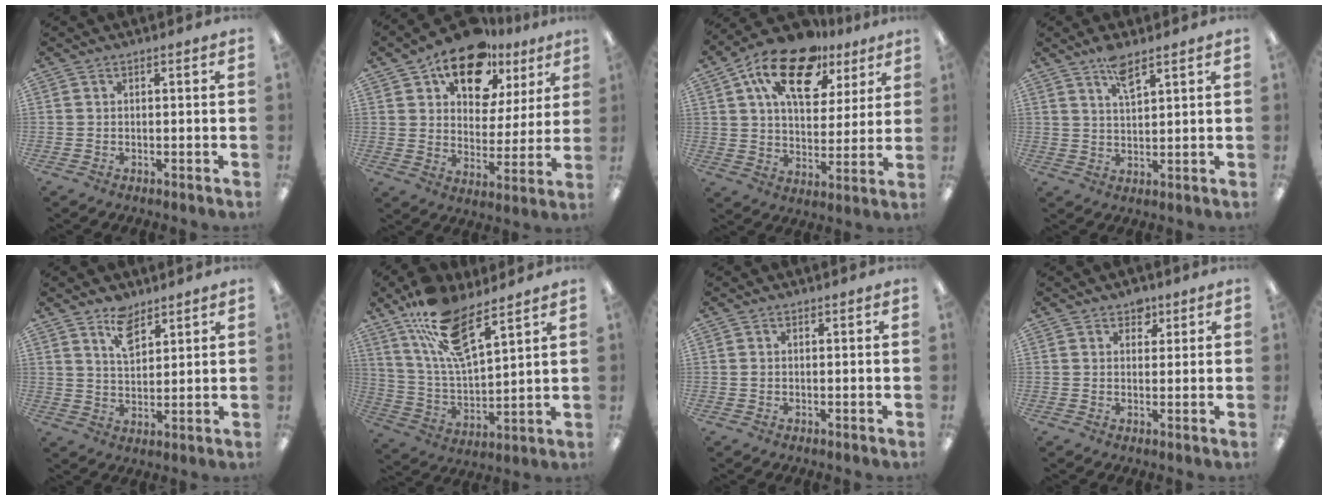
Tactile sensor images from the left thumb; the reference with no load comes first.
{"total": 15.5, "force": [10.9, 8.6, 7.0], "torque": [-0.109, -0.062, 0.193]}
{"total": 18.3, "force": [10.8, 9.6, 11.1], "torque": [-0.188, -0.043, 0.189]}
{"total": 5.2, "force": [3.9, 1.3, 3.2], "torque": [-0.059, -0.015, 0.065]}
{"total": 7.0, "force": [5.0, 3.6, 3.3], "torque": [-0.046, -0.022, 0.088]}
{"total": 16.2, "force": [11.2, 5.4, 10.4], "torque": [-0.203, -0.046, 0.196]}
{"total": 0.5, "force": [0.1, 0.4, 0.3], "torque": [-0.006, 0.003, 0.000]}
{"total": 3.4, "force": [2.3, 2.3, 1.0], "torque": [-0.002, -0.006, 0.037]}